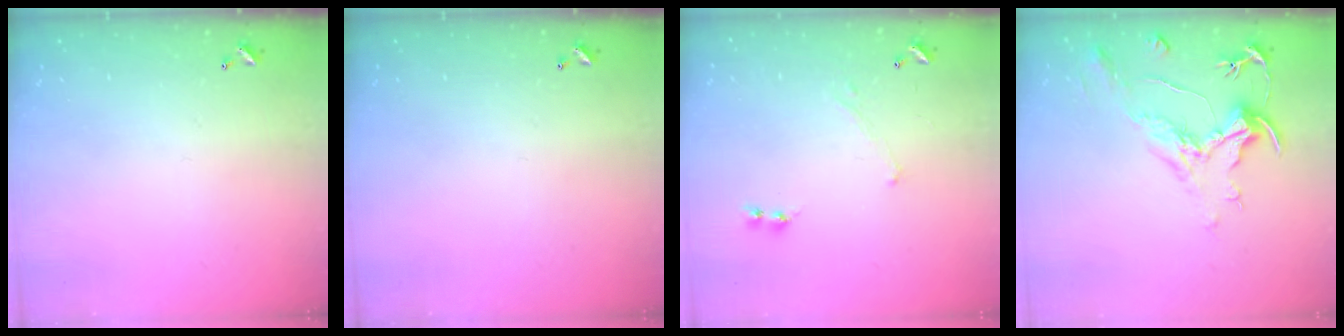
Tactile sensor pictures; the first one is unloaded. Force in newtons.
{"total": 0.0}
{"total": 0.7, "press": 0.7, "slide": 0.3}
{"total": 2.2, "press": 1.7, "slide": 1.3}